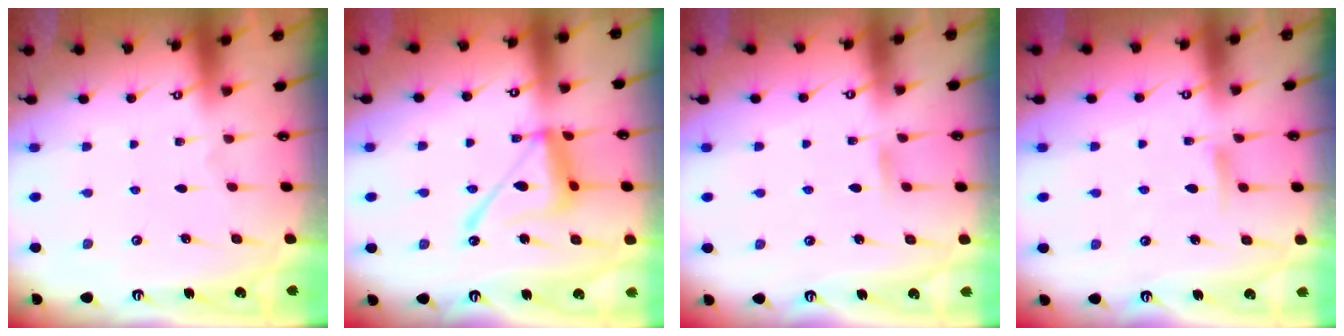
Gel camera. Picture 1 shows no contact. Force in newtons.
{"total": 14.3, "press": 14.2, "slide": 1.4}
{"total": 4.2, "press": 4.2, "slide": 0.3}
{"total": 7.4, "press": 7.4, "slide": 0.9}